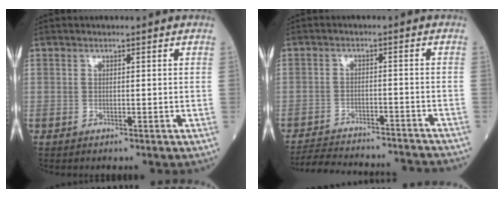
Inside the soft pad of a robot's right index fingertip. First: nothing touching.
{"total": 16.4, "force": [-15.6, 2.1, 4.5], "torque": [-0.096, -0.005, -0.214]}